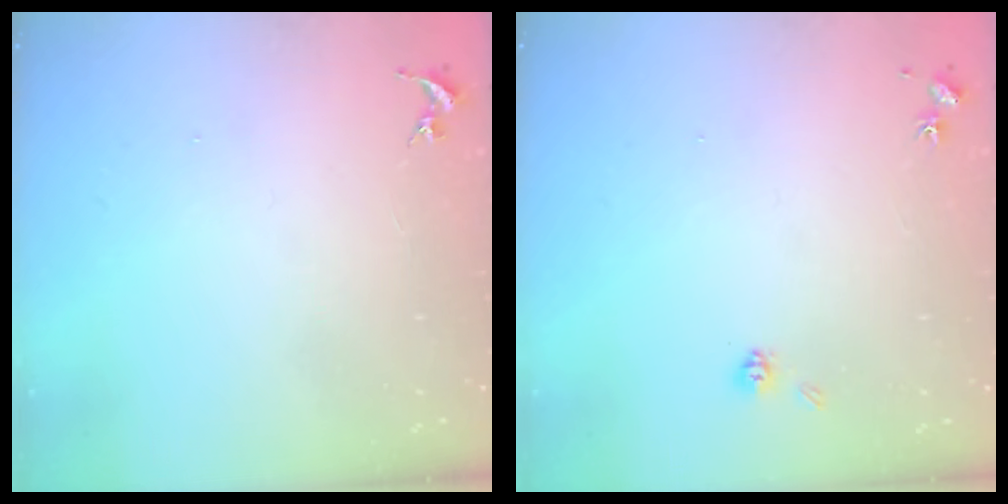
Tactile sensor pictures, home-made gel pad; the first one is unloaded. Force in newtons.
{"total": 4.1, "press": 4.0, "slide": 1.1}